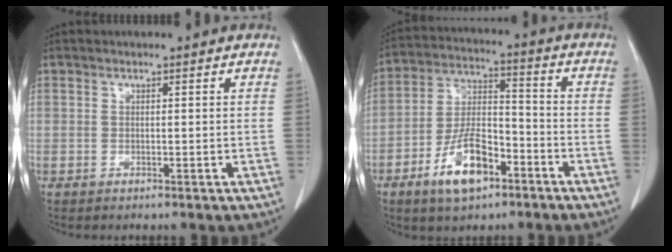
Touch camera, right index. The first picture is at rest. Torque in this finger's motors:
{"motor_torque": [0.95, -0.87, -0.02, -0.07]}